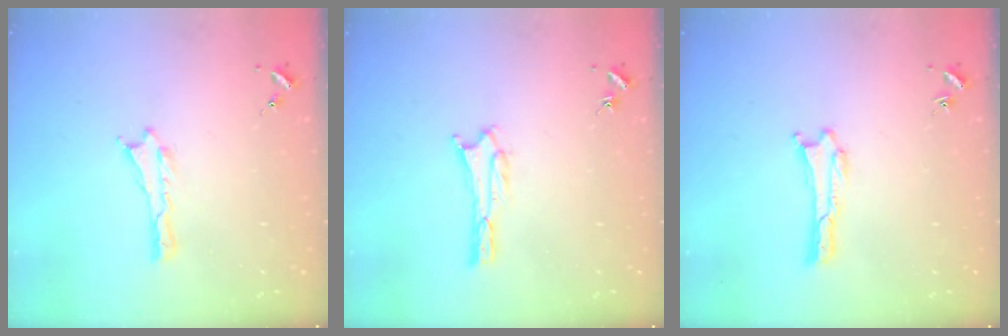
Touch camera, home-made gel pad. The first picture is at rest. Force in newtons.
{"total": 1.6, "press": 1.6, "slide": 0.2}
{"total": 0.0}